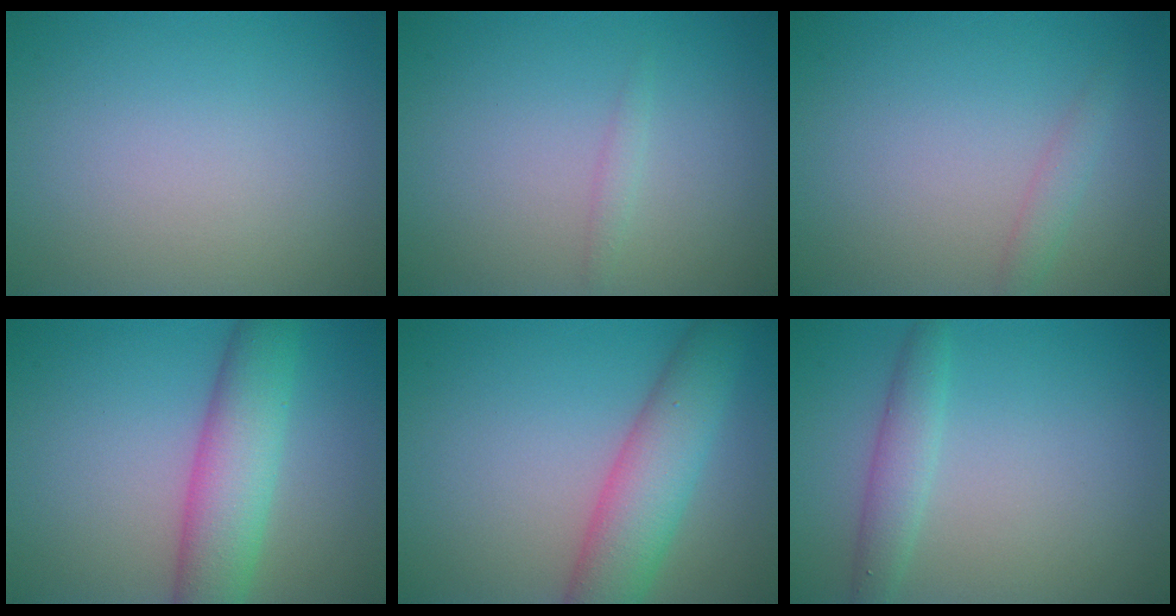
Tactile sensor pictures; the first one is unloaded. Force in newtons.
{"total": 0.7, "press": 0.7, "slide": 0.1}
{"total": 1.3, "press": 1.3, "slide": 0.0}
{"total": 6.3, "press": 6.3, "slide": 0.2}
{"total": 6.2, "press": 6.2, "slide": 0.3}
{"total": 2.4, "press": 2.4, "slide": 0.1}